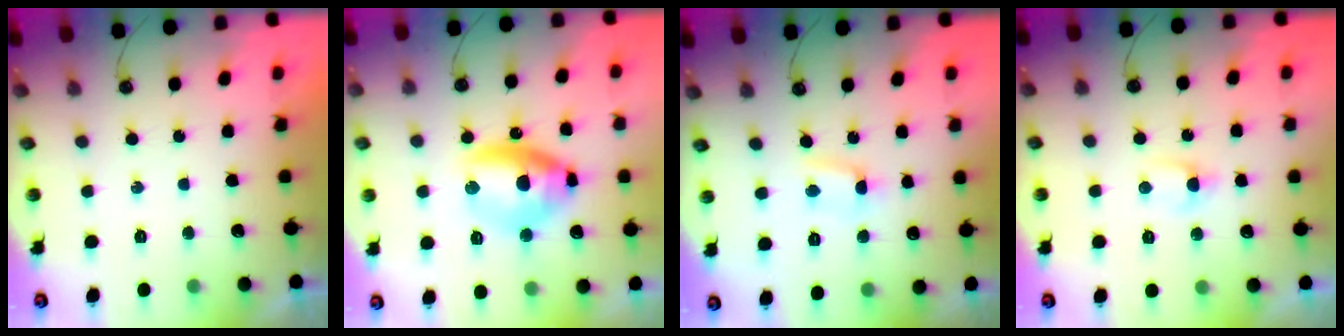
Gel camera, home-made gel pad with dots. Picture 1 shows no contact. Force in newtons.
{"total": 12.2, "press": 12.1, "slide": 1.5}
{"total": 1.8, "press": 1.8, "slide": 0.2}
{"total": 2.7, "press": 2.6, "slide": 0.4}